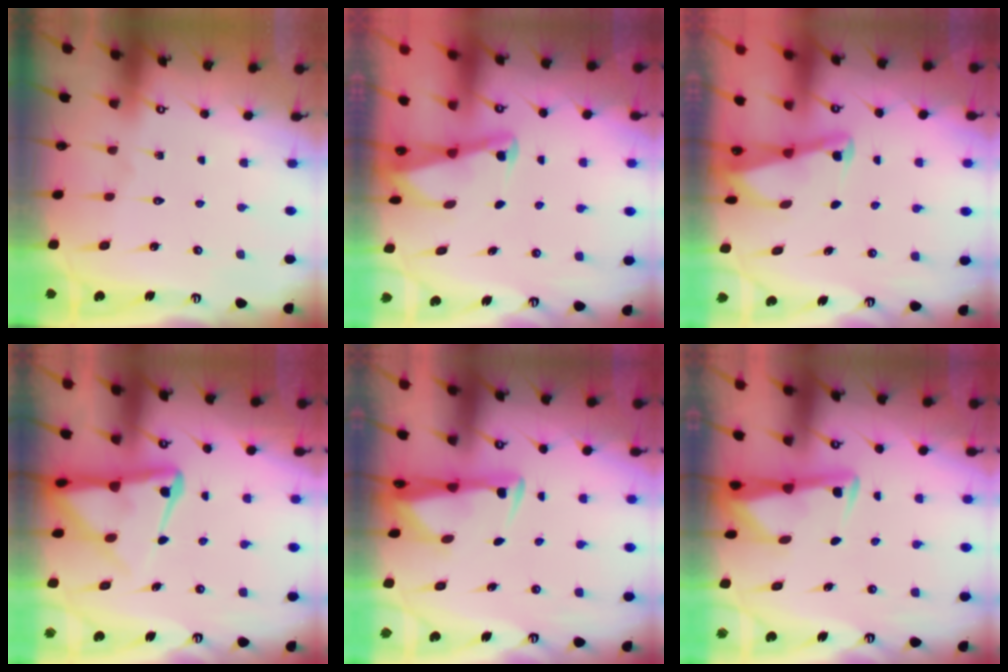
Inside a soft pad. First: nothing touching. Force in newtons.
{"total": 2.1, "press": 2.0, "slide": 0.3}
{"total": 2.2, "press": 2.1, "slide": 0.4}
{"total": 9.4, "press": 9.3, "slide": 1.2}
{"total": 2.9, "press": 2.8, "slide": 0.8}
{"total": 3.1, "press": 3.1, "slide": 0.4}